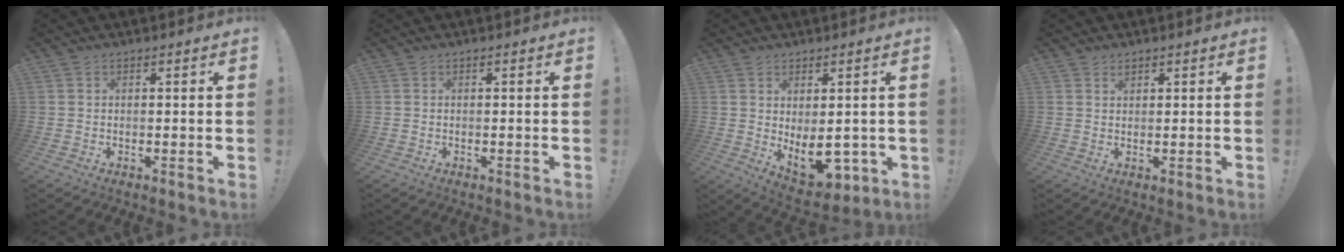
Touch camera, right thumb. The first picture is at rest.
{"total": 0.0}
{"total": 10.4, "force": [-1.4, 6.3, 8.1], "torque": [-0.090, 0.003, -0.010]}
{"total": 1.1, "force": [0.9, 0.6, 0.3], "torque": [0.004, -0.006, 0.015]}